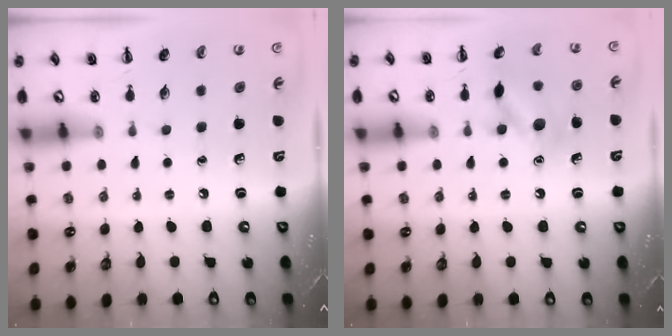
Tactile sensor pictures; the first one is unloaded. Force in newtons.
{"total": 11.4, "press": 11.4, "slide": 0.5}